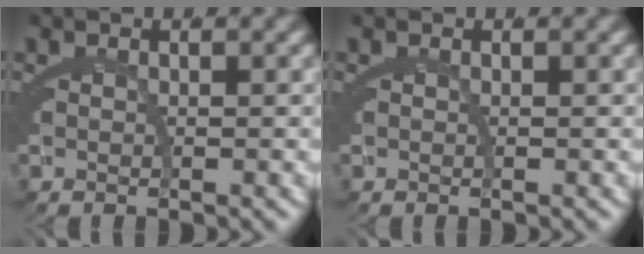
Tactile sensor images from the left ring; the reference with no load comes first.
{"total": 0.0}